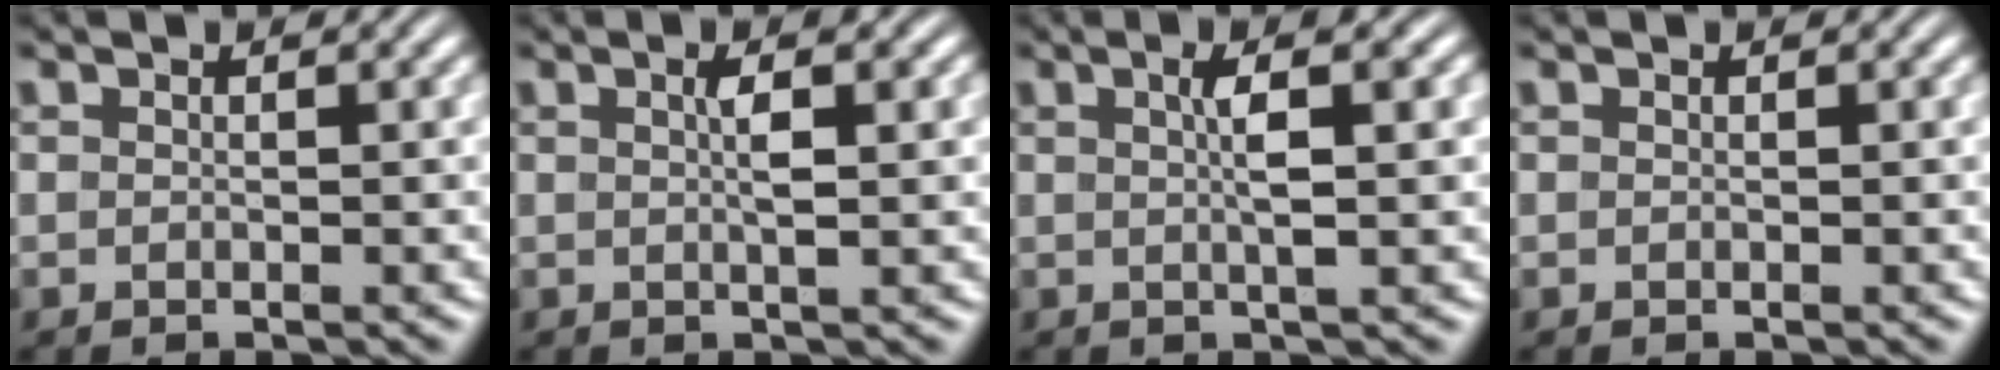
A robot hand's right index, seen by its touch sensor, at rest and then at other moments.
{"total": 2.0, "force": [0.3, 0.1, 1.9], "torque": [-0.032, -0.001, 0.005]}
{"total": 2.6, "force": [0.4, -0.1, 2.5], "torque": [-0.042, 0.001, 0.007]}
{"total": 0.0}